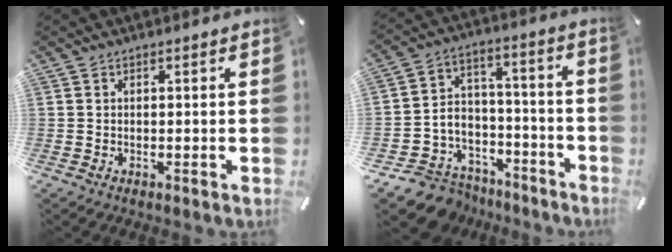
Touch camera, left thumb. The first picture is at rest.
{"total": 10.7, "force": [-7.5, 7.4, 1.4], "torque": [-0.019, 0.045, -0.129]}